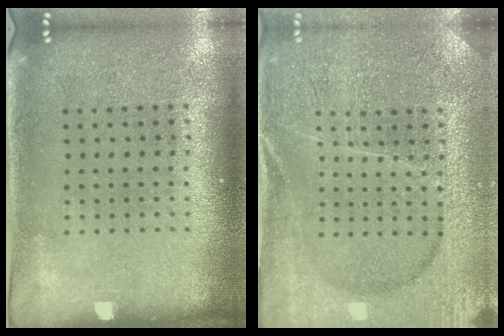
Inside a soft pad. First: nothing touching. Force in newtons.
{"total": 4.0, "press": 3.9, "slide": 1.1}